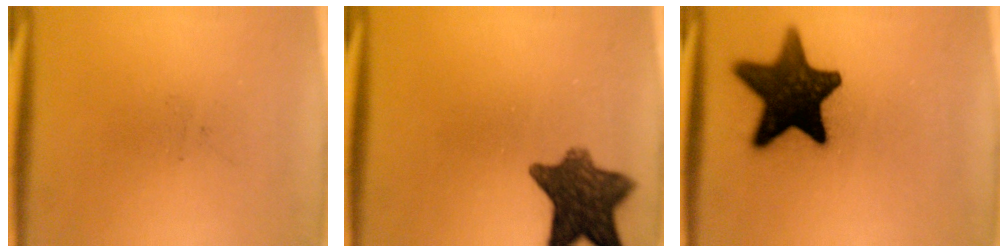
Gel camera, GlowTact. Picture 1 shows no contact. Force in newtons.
{"total": 10.1}
{"total": 16.8}